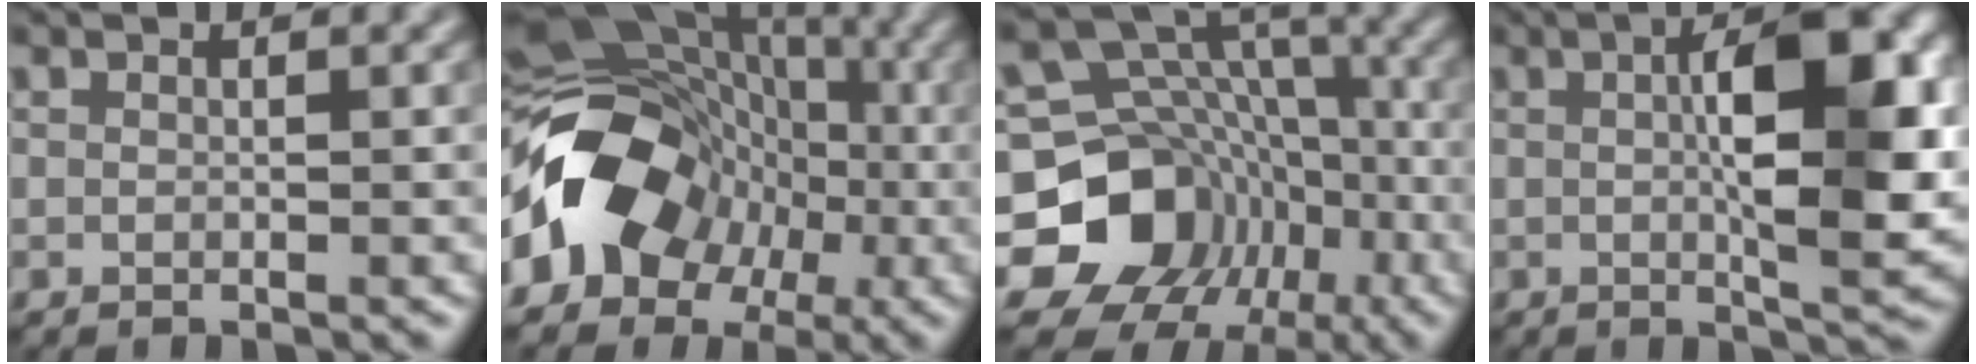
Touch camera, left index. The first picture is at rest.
{"total": 10.5, "force": [-2.8, 8.3, 5.7], "torque": [-0.101, 0.007, -0.062]}
{"total": 14.4, "force": [-4.8, 12.3, 5.6], "torque": [-0.109, 0.002, -0.098]}
{"total": 9.8, "force": [1.2, 2.5, 9.4], "torque": [-0.127, 0.005, 0.017]}